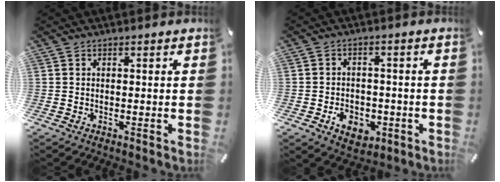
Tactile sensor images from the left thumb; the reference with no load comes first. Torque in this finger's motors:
{"motor_torque": [-0.14, 0.23, 0.26, 0.25, 0.03]}